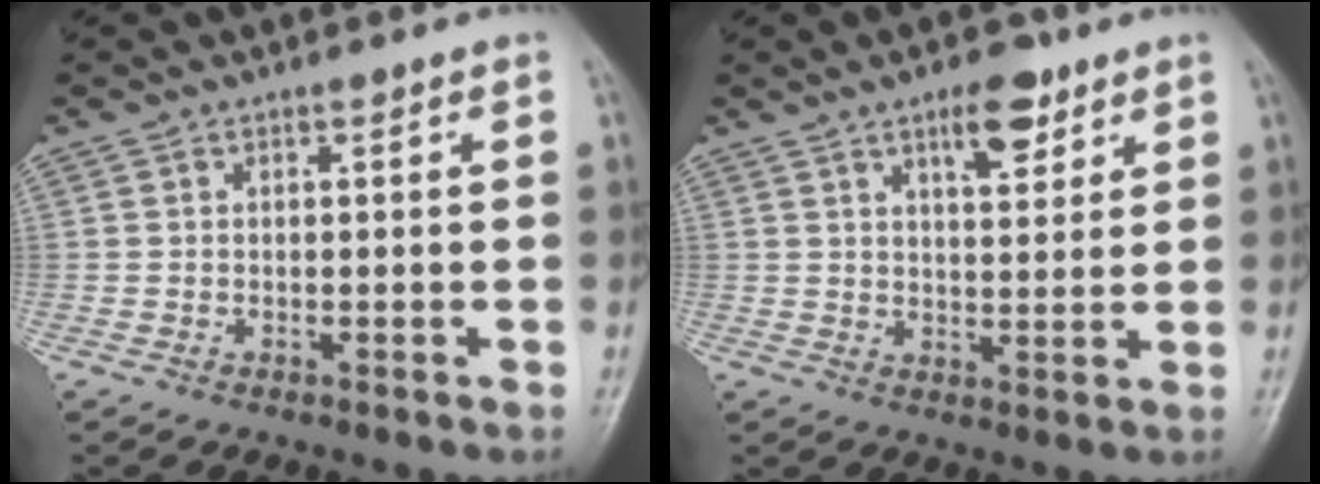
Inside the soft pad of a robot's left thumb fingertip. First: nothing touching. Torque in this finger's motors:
{"motor_torque": [-0.27, -0.05, -0.13, -0.03, 0.14]}